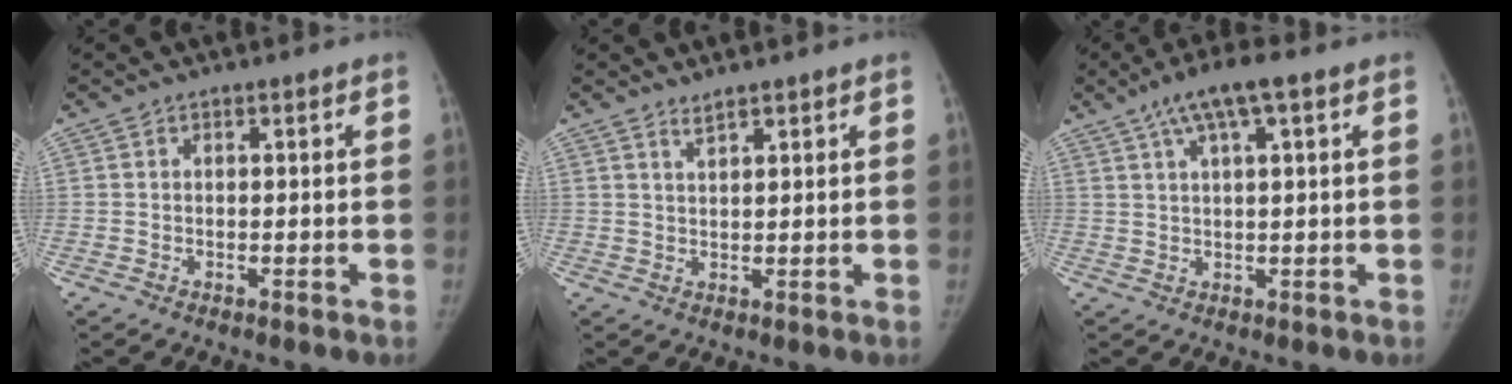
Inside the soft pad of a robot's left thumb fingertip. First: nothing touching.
{"total": 2.0, "force": [1.8, 0.3, 0.9], "torque": [-0.014, -0.012, 0.036]}
{"total": 7.8, "force": [3.9, 1.6, 6.6], "torque": [-0.122, 0.010, 0.070]}